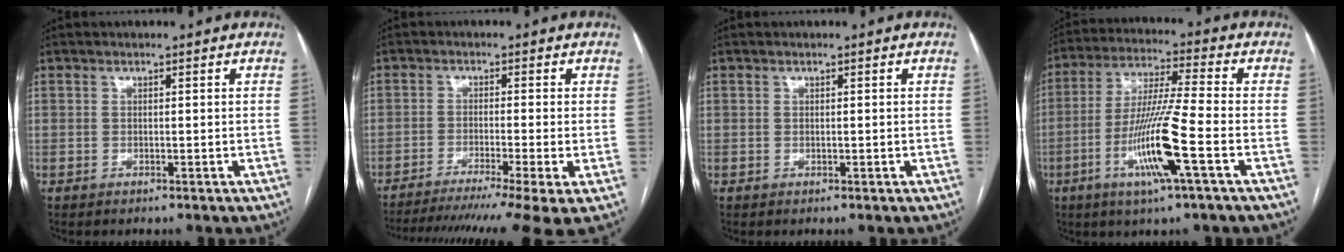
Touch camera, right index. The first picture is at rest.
{"total": 14.9, "force": [-11.4, -0.8, 9.5], "torque": [-0.125, -0.031, -0.171]}
{"total": 0.0}
{"total": 12.8, "force": [-4.6, -0.5, 12.0], "torque": [-0.239, -0.012, -0.091]}